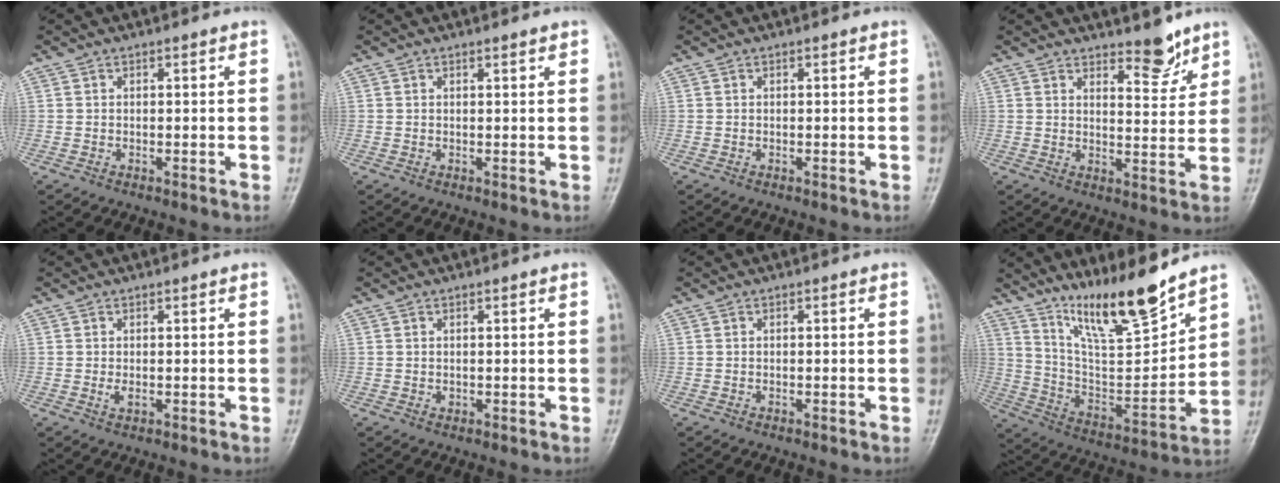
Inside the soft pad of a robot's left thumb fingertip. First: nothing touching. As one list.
[{"total": 0.9, "force": [0.8, 0.1, 0.5], "torque": [-0.006, -0.005, 0.010]}, {"total": 0.0}, {"total": 5.6, "force": [4.5, 1.9, 2.7], "torque": [-0.019, -0.040, 0.068]}, {"total": 1.4, "force": [0.3, 0.7, 1.2], "torque": [-0.019, -0.004, 0.008]}, {"total": 0.6, "force": [0.4, 0.3, 0.3], "torque": [0.000, -0.003, 0.006]}, {"total": 0.0}, {"total": 16.1, "force": [12.7, 2.4, 9.6], "torque": [-0.135, -0.088, 0.235]}]